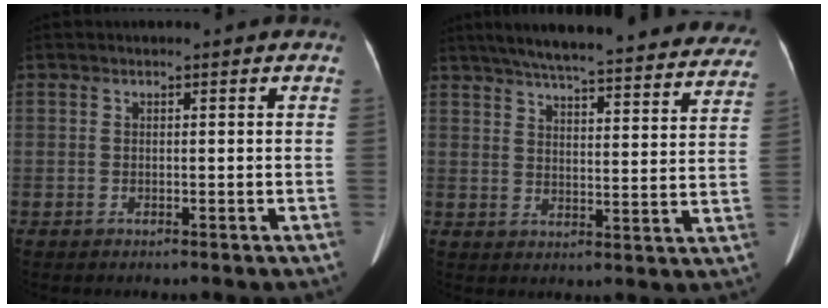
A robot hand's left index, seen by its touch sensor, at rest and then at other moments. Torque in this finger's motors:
{"motor_torque": [0.83, -1.31, 0.19, 0.16]}